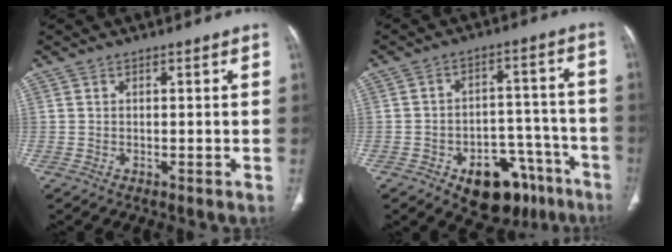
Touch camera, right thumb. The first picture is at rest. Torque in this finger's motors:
{"motor_torque": [4.49, 0.52, 0.99, -0.90, 0.05]}